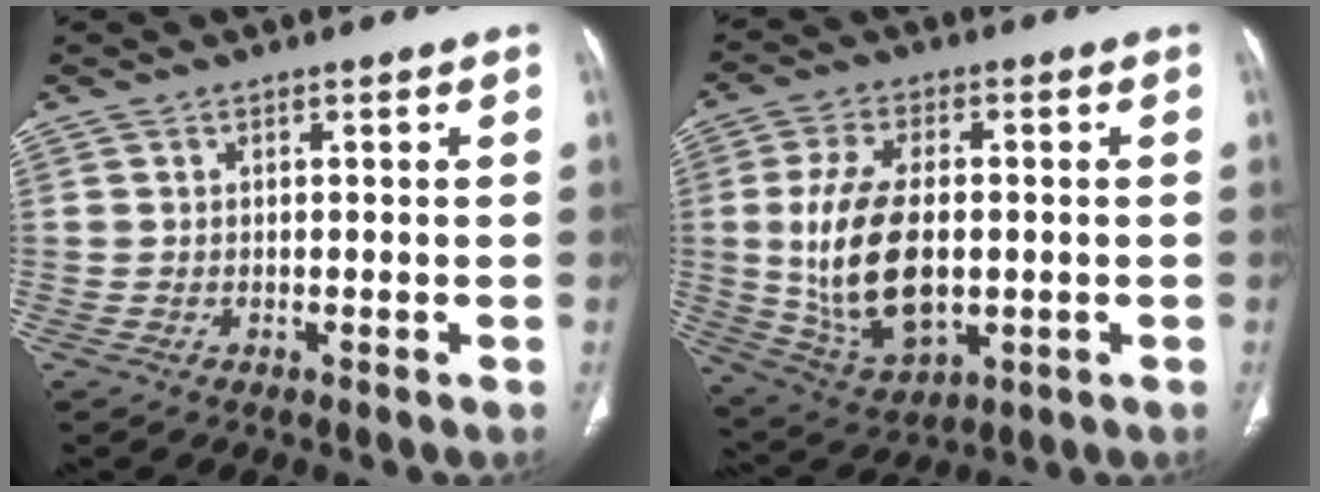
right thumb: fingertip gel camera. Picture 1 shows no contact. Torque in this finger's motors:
{"motor_torque": [-0.54, 1.81, 1.70, 0.14, 0.41]}